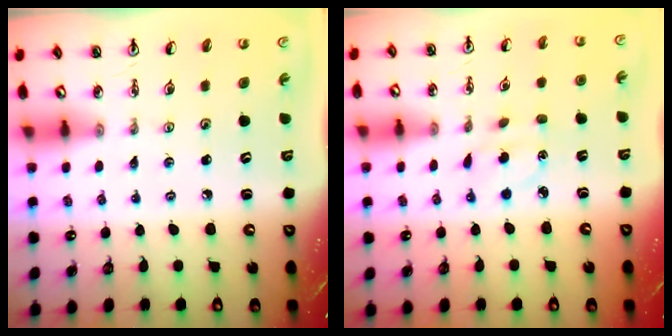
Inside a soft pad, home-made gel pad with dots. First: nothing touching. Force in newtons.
{"total": 3.5, "press": 3.4, "slide": 0.8}